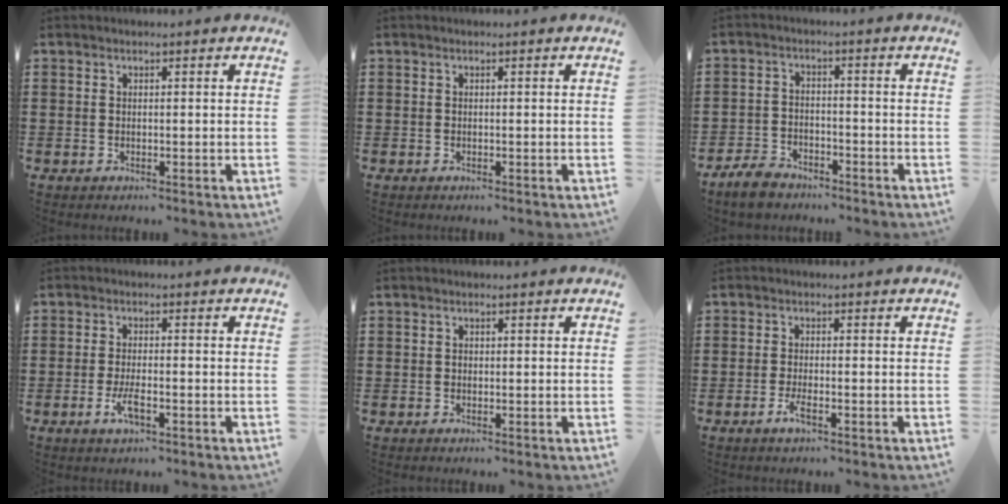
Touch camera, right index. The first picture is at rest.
{"total": 0.0}
{"total": 3.8, "force": [-3.5, 1.3, 0.7], "torque": [-0.023, 0.010, -0.072]}
{"total": 3.6, "force": [-1.5, 1.1, 3.1], "torque": [-0.065, -0.002, -0.030]}
{"total": 0.5, "force": [-0.1, 0.4, 0.3], "torque": [-0.008, 0.001, -0.001]}
{"total": 2.4, "force": [-1.2, 0.5, 2.0], "torque": [-0.047, -0.006, -0.026]}